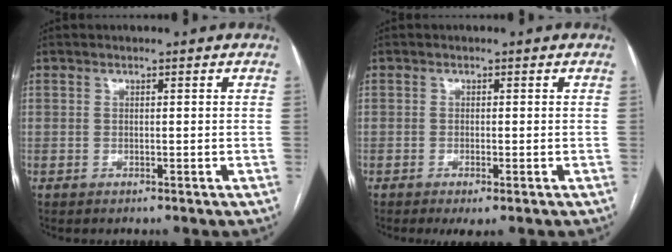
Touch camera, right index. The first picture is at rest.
{"total": 2.3, "force": [-1.3, 0.2, 1.9], "torque": [-0.027, -0.005, -0.018]}